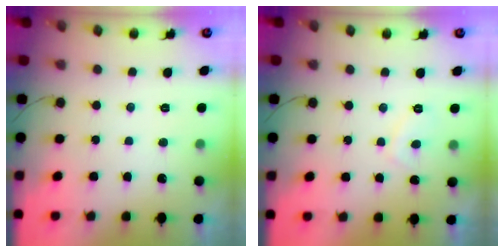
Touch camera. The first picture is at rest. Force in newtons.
{"total": 2.8, "press": 2.6, "slide": 0.8}